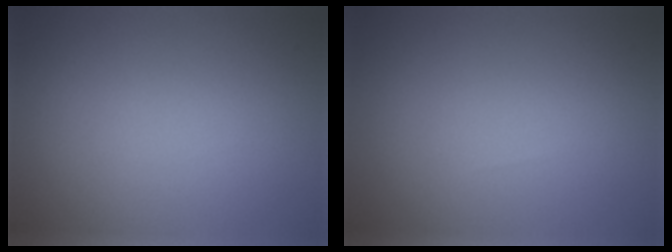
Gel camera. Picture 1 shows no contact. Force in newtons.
{"total": 0.0}